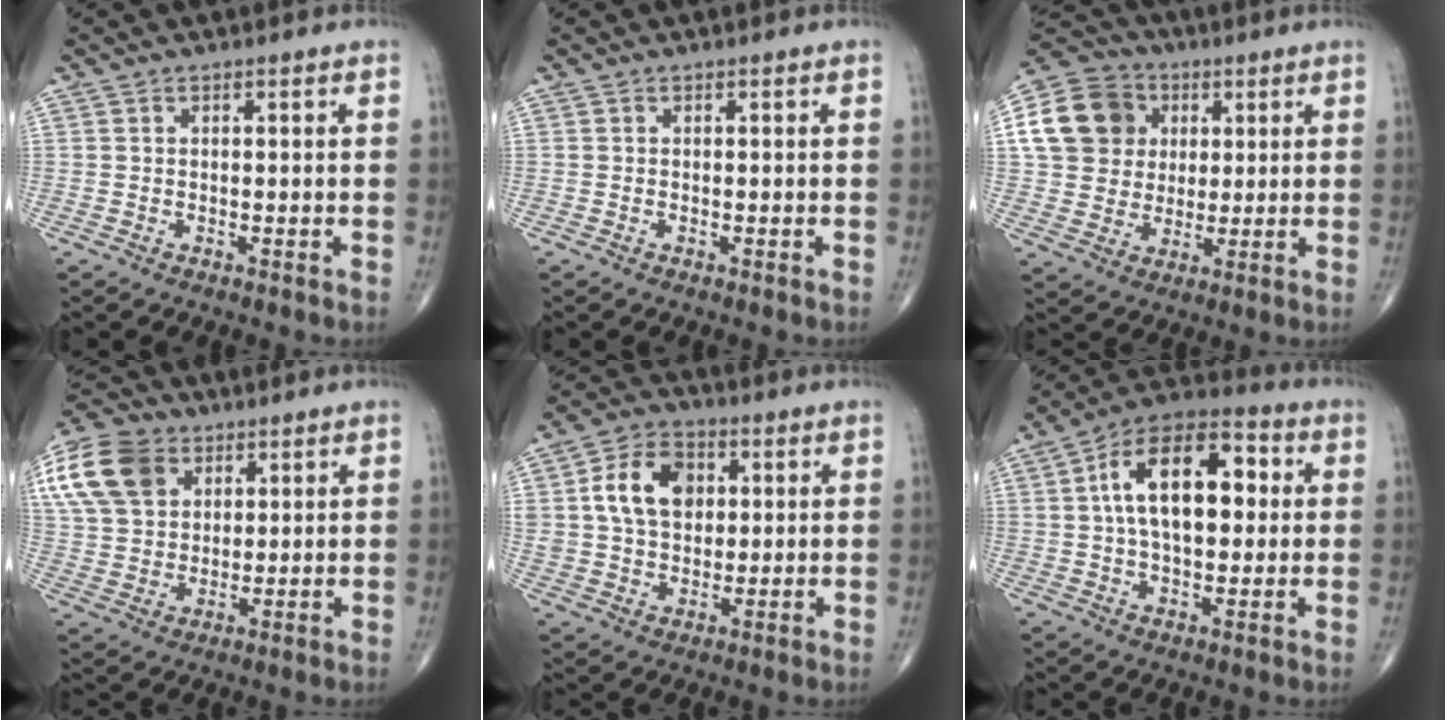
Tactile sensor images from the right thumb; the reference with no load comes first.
{"total": 0.0}
{"total": 14.9, "force": [3.6, 12.9, 6.6], "torque": [-0.108, 0.009, 0.060]}
{"total": 17.6, "force": [7.3, 12.7, 9.7], "torque": [-0.197, 0.004, 0.133]}
{"total": 12.2, "force": [2.6, 8.9, 7.9], "torque": [-0.114, 0.003, 0.044]}
{"total": 17.8, "force": [2.8, 9.8, 14.6], "torque": [-0.221, 0.027, 0.038]}